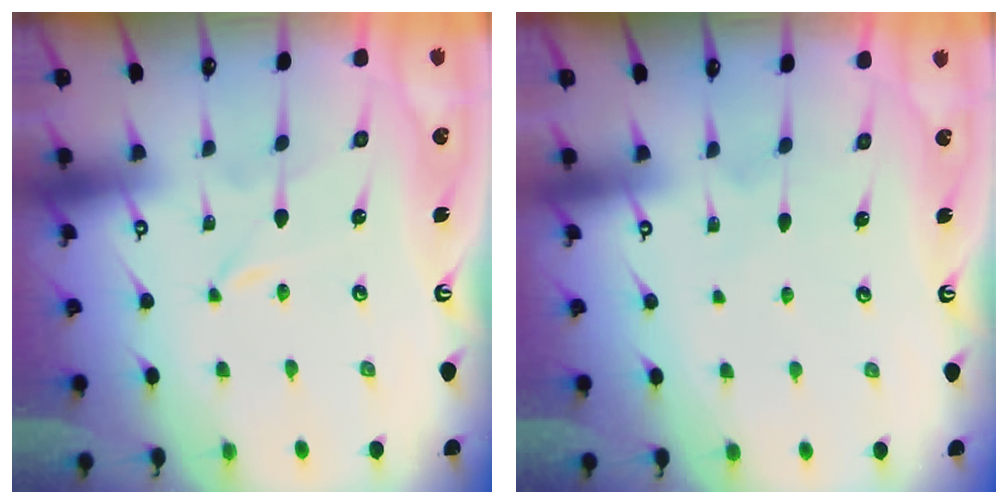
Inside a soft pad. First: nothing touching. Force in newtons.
{"total": 3.9, "press": 3.9, "slide": 0.4}